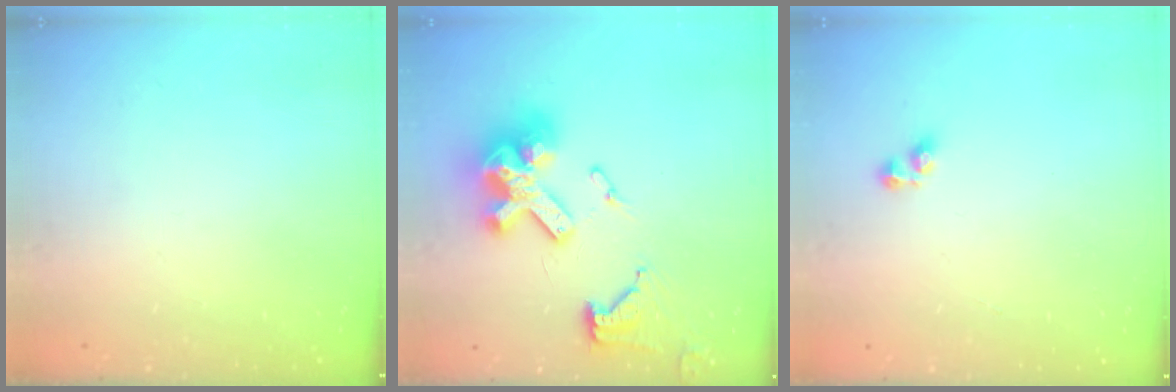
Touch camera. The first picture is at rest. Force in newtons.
{"total": 20.2, "press": 20.1, "slide": 2.1}
{"total": 2.5, "press": 2.5, "slide": 0.1}